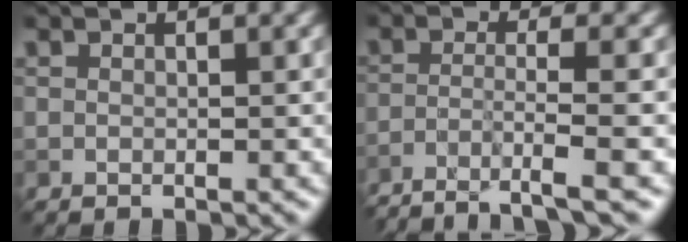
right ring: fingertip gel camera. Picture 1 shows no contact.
{"total": 5.0, "force": [-3.5, 0.6, 3.6], "torque": [-0.052, 0.000, -0.071]}